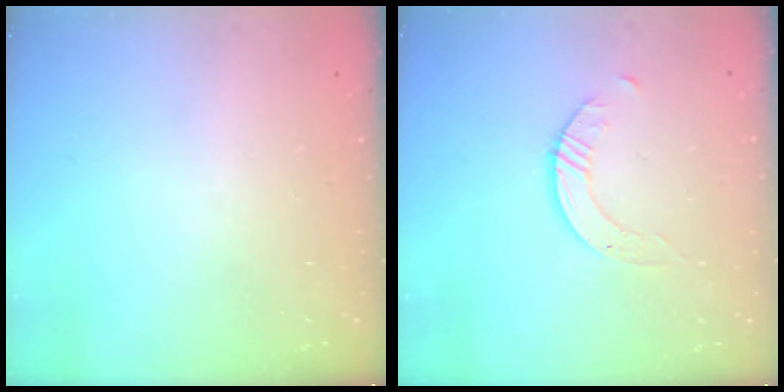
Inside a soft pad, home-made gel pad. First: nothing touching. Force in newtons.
{"total": 1.7, "press": 1.7, "slide": 0.2}